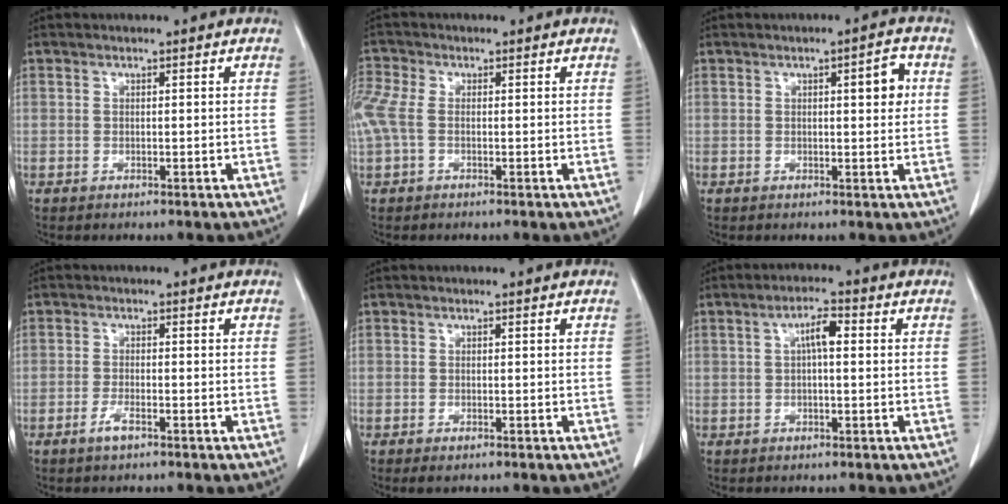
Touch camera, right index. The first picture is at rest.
{"total": 5.5, "force": [0.0, 3.2, 4.4], "torque": [-0.141, 0.024, 0.004]}
{"total": 3.7, "force": [0.9, 1.0, 3.4], "torque": [-0.045, 0.004, 0.010]}
{"total": 2.2, "force": [-1.5, 0.3, 1.6], "torque": [-0.035, -0.002, -0.029]}
{"total": 1.1, "force": [-0.8, 0.3, 0.8], "torque": [-0.013, -0.003, -0.009]}
{"total": 3.3, "force": [0.6, 0.4, 3.3], "torque": [-0.060, 0.008, 0.009]}